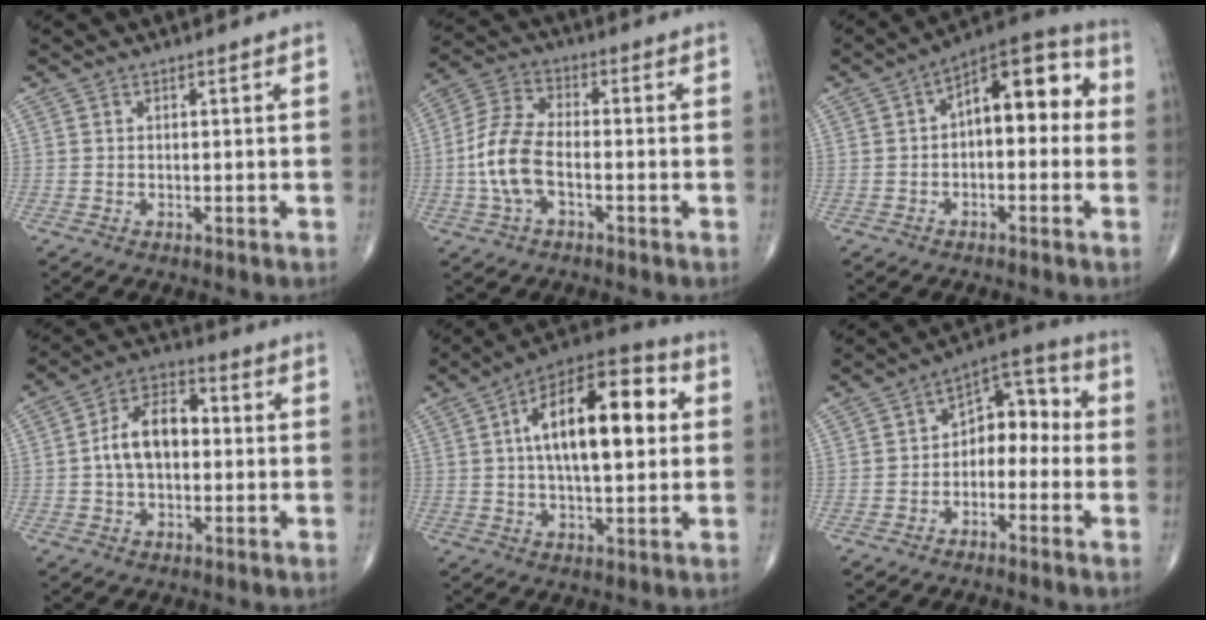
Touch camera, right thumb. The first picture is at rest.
{"total": 9.7, "force": [-2.3, 4.9, 8.0], "torque": [-0.173, 0.028, -0.051]}
{"total": 12.5, "force": [0.7, 6.5, 10.7], "torque": [-0.113, 0.043, -0.005]}
{"total": 10.2, "force": [0.1, 6.3, 8.1], "torque": [-0.132, 0.030, -0.008]}
{"total": 19.2, "force": [3.1, 8.5, 17.0], "torque": [-0.246, 0.025, 0.038]}
{"total": 9.2, "force": [-1.8, 6.1, 6.7], "torque": [-0.058, 0.050, -0.046]}